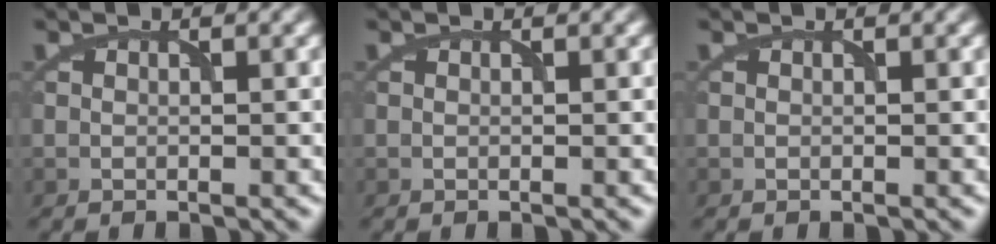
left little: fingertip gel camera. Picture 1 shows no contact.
{"total": 0.0}
{"total": 0.0}